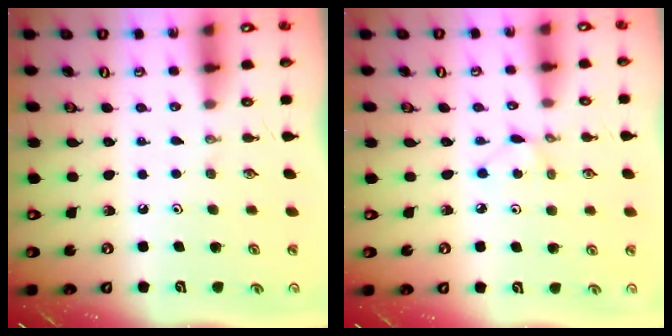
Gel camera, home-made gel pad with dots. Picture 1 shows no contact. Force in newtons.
{"total": 2.1, "press": 2.1, "slide": 0.3}